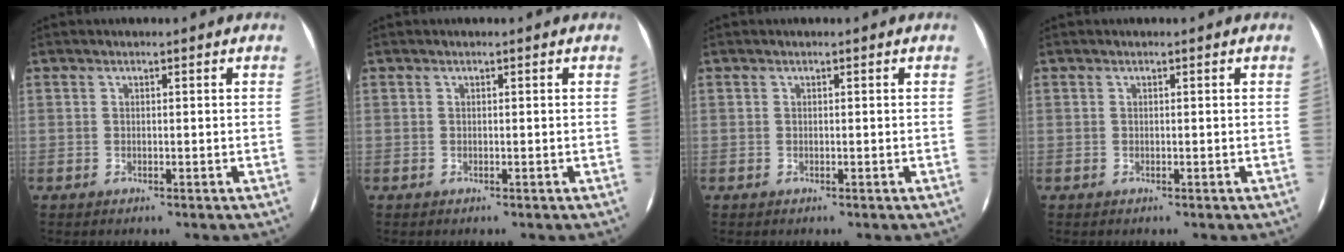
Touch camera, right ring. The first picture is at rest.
{"total": 0.0}
{"total": 0.0}
{"total": 0.0}